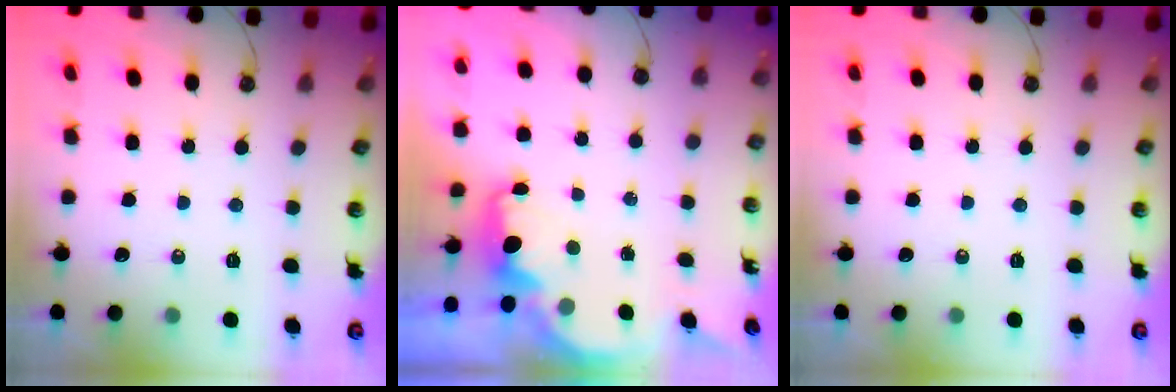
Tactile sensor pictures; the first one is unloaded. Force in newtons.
{"total": 2.4, "press": 2.3, "slide": 0.8}
{"total": 0.0}